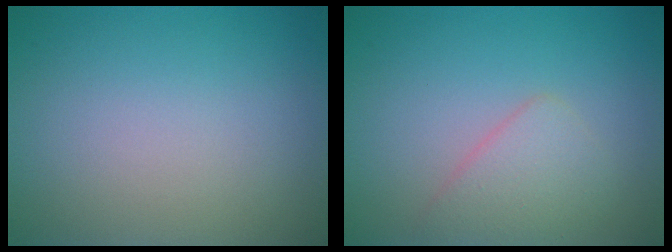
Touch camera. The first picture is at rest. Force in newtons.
{"total": 2.4, "press": 2.4, "slide": 0.1}